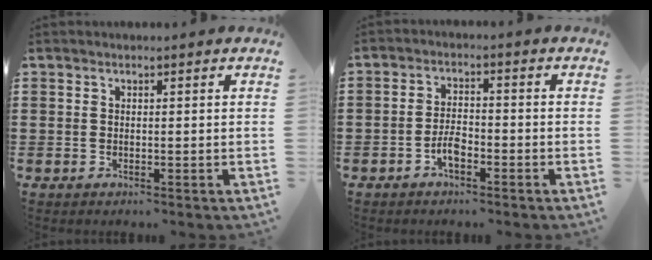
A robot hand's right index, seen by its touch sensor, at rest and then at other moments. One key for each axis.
{"total": 3.6, "fx": -1.9, "fy": 1.6, "fz": 2.6, "tx": -0.062, "ty": 0.002, "tz": -0.039}